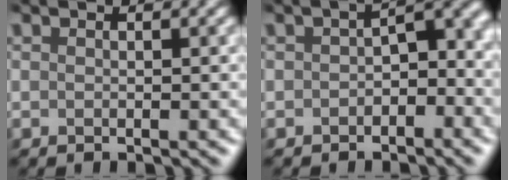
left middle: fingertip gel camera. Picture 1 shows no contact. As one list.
[{"total": 3.3, "force": [-1.6, 1.8, 2.3], "torque": [-0.022, 0.012, -0.034]}]